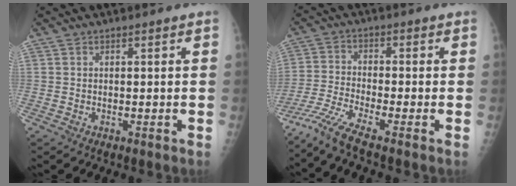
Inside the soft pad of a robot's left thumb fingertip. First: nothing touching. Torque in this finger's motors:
{"motor_torque": [-0.48, 0.84, 0.91, 0.82, 0.16]}